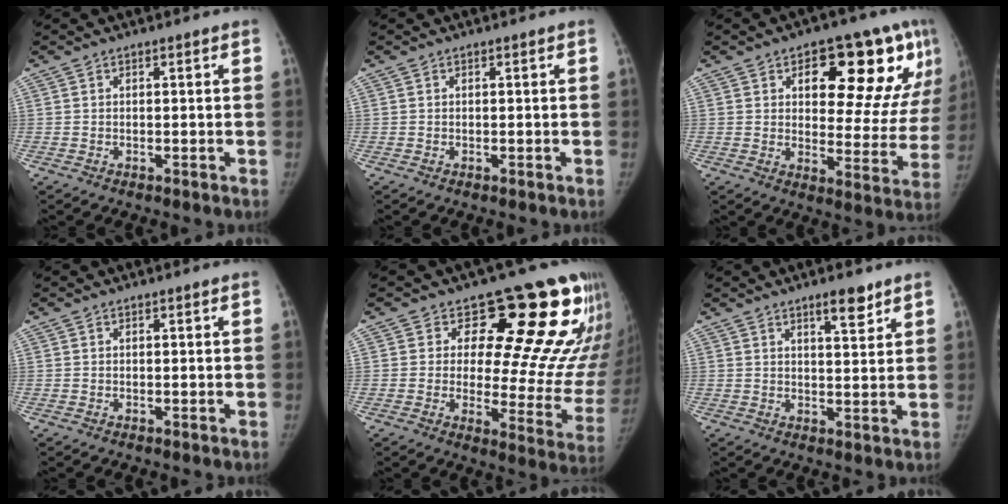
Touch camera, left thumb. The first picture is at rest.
{"total": 0.0}
{"total": 20.6, "force": [9.2, 9.6, 15.7], "torque": [-0.147, -0.028, 0.127]}
{"total": 0.0}
{"total": 19.5, "force": [11.9, 8.7, 12.7], "torque": [-0.102, -0.080, 0.140]}
{"total": 5.0, "force": [3.5, 1.3, 3.3], "torque": [-0.038, -0.025, 0.054]}